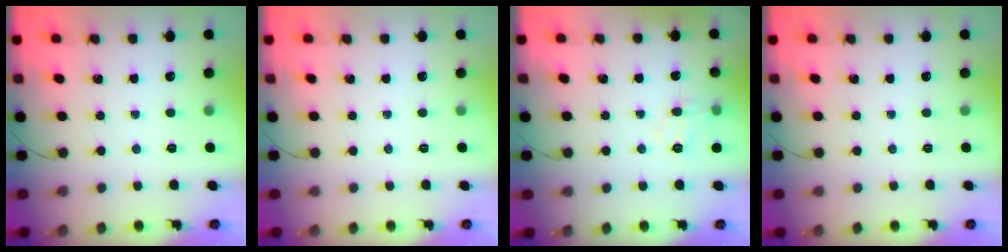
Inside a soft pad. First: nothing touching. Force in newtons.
{"total": 0.0}
{"total": 7.2, "press": 7.1, "slide": 1.4}
{"total": 0.0}